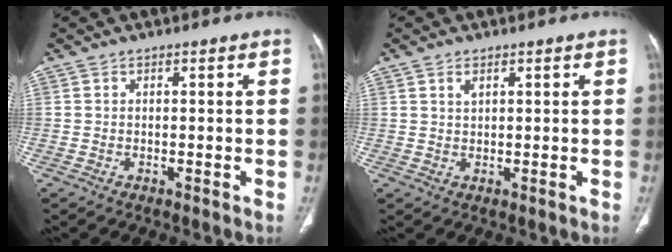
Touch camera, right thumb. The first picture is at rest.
{"total": 1.6, "force": [0.9, 0.8, 1.0], "torque": [-0.018, -0.003, 0.020]}